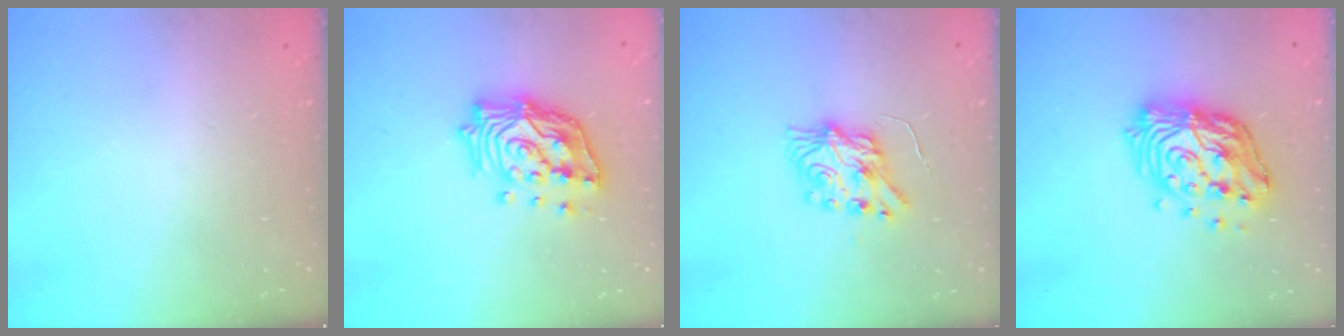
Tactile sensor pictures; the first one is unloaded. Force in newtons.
{"total": 16.9, "press": 16.7, "slide": 2.3}
{"total": 7.7, "press": 7.7, "slide": 0.8}
{"total": 17.1, "press": 17.0, "slide": 1.9}